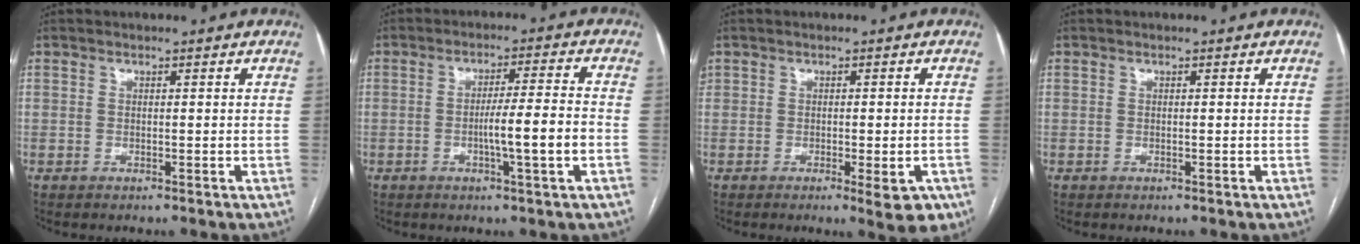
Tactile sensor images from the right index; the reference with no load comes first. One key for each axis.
{"total": 7.3, "fx": -1.9, "fy": -0.6, "fz": 7.0, "tx": -0.115, "ty": 0.002, "tz": -0.030}
{"total": 5.0, "fx": -1.8, "fy": 1.9, "fz": 4.3, "tx": -0.056, "ty": 0.001, "tz": -0.010}
{"total": 0.0}